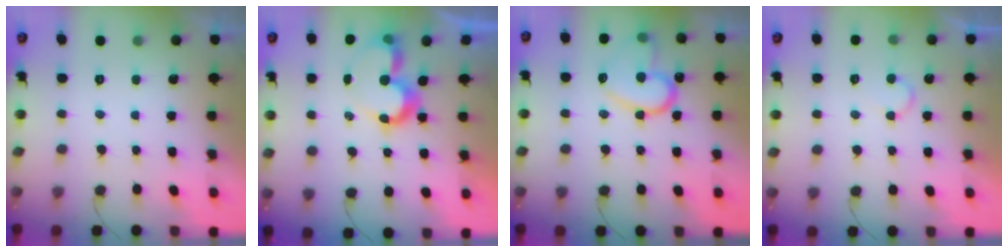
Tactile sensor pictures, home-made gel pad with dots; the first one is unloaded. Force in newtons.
{"total": 8.5, "press": 7.7, "slide": 3.6}
{"total": 15.9, "press": 15.9, "slide": 1.3}
{"total": 5.0, "press": 5.0, "slide": 0.4}